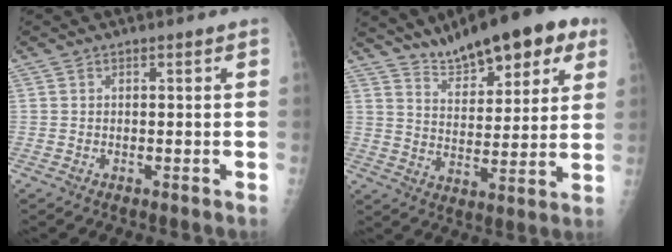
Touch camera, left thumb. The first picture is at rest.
{"total": 16.1, "force": [10.7, 5.9, 10.5], "torque": [-0.115, -0.039, 0.168]}